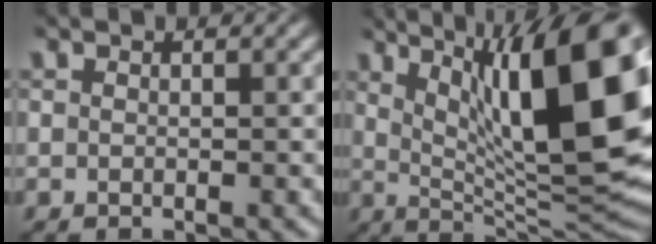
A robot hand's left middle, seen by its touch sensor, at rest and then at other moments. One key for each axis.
{"total": 16.2, "fx": 4.9, "fy": 4.8, "fz": 14.7, "tx": -0.198, "ty": 0.002, "tz": 0.083}